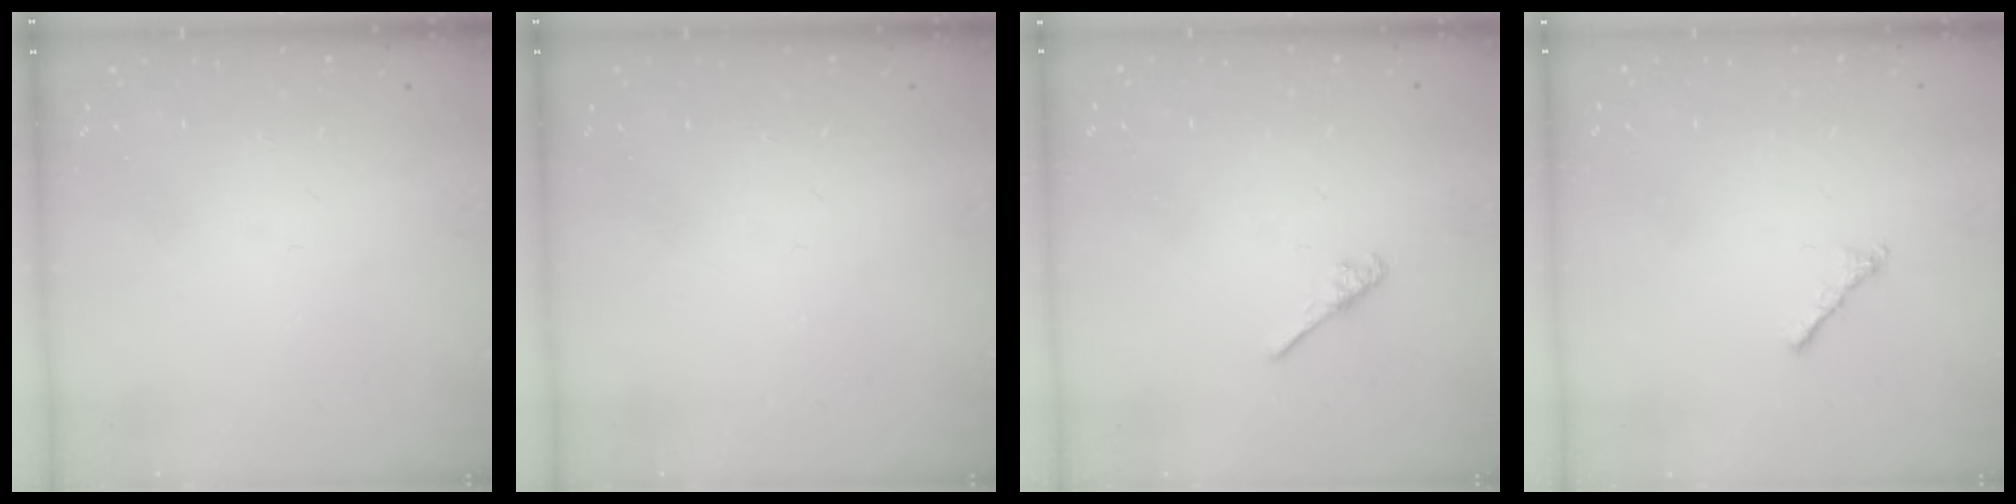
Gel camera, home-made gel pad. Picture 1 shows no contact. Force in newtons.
{"total": 0.0}
{"total": 3.1, "press": 3.1, "slide": 0.5}
{"total": 1.0, "press": 0.9, "slide": 0.4}